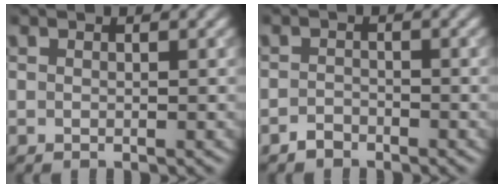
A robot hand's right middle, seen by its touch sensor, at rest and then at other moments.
{"total": 1.4, "force": [-1.3, 0.5, 0.0], "torque": [-0.001, 0.003, -0.026]}